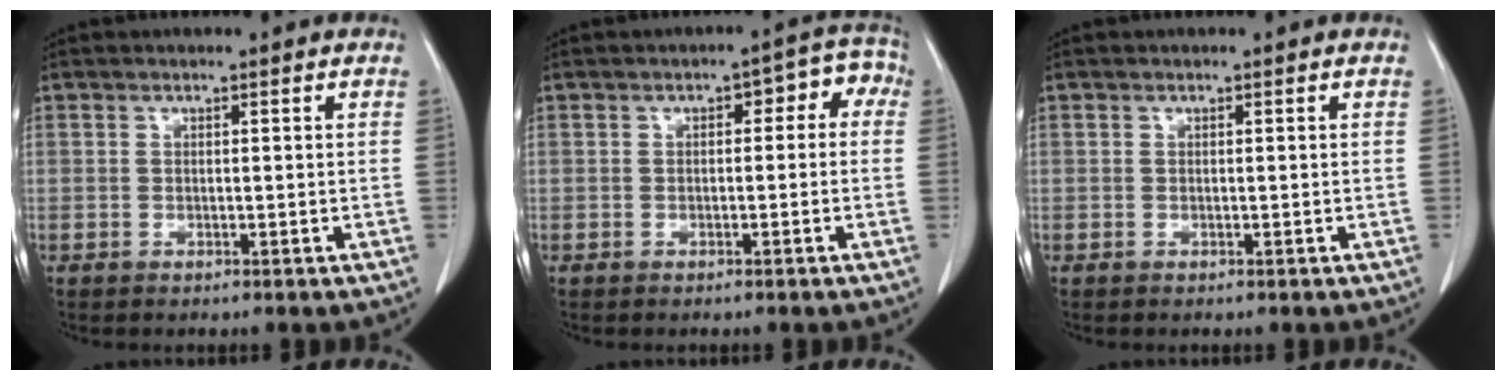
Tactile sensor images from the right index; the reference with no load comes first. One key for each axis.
{"total": 4.8, "fx": 0.4, "fy": 2.7, "fz": 4.0, "tx": -0.034, "ty": 0.038, "tz": -0.001}
{"total": 0.0}